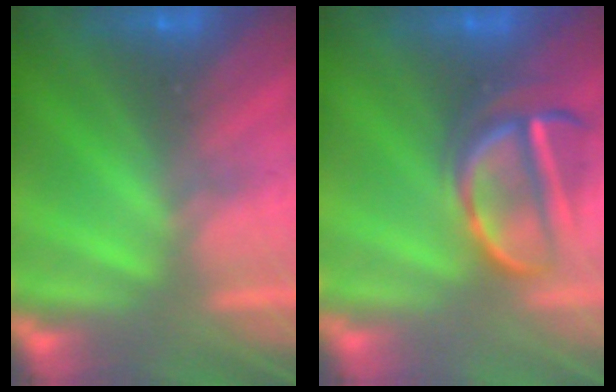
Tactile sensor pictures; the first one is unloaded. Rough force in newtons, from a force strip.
{"total": 3.8}